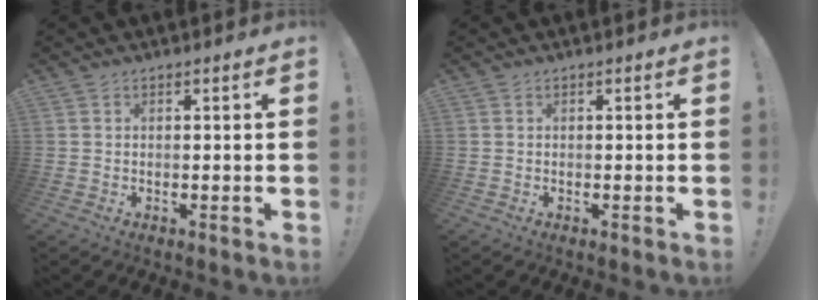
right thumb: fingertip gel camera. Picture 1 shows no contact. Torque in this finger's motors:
{"motor_torque": [-0.04, 0.05, -0.12, 0.09, 0.01]}